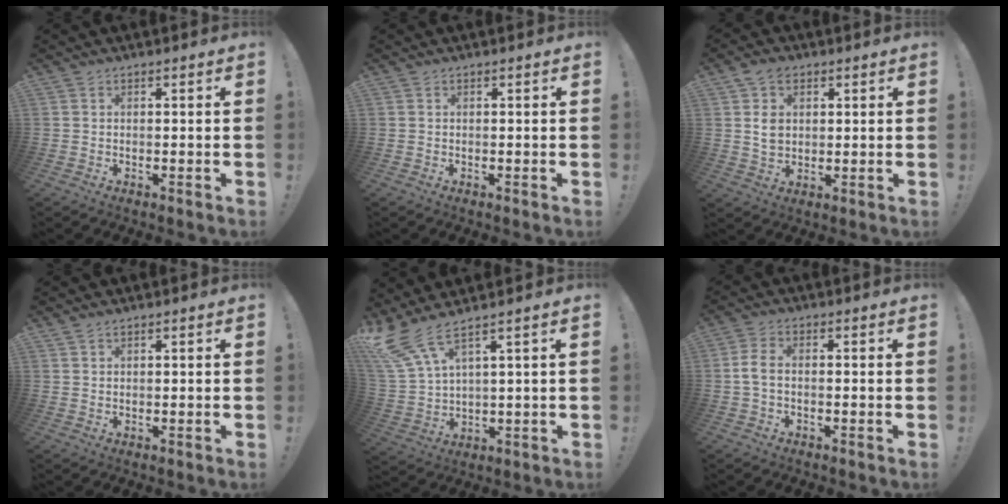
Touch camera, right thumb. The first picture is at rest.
{"total": 0.0}
{"total": 6.9, "force": [2.1, 5.4, 3.7], "torque": [-0.072, 0.007, 0.041]}
{"total": 1.1, "force": [1.0, 0.4, 0.3], "torque": [-0.009, 0.002, 0.020]}
{"total": 8.6, "force": [5.8, 1.8, 6.0], "torque": [-0.134, -0.030, 0.107]}
{"total": 4.4, "force": [-0.5, 2.3, 3.7], "torque": [-0.086, 0.010, -0.008]}